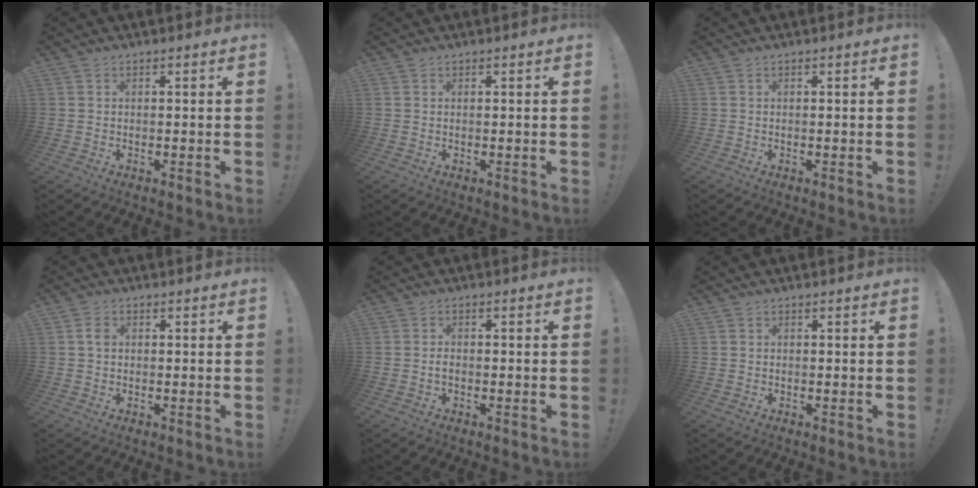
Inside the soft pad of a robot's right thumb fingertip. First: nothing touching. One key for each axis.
{"total": 0.0}
{"total": 0.0}
{"total": 2.3, "fx": 0.2, "fy": 1.6, "fz": 1.7, "tx": -0.025, "ty": 0.004, "tz": 0.002}
{"total": 1.2, "fx": -0.8, "fy": 0.7, "fz": 0.6, "tx": -0.018, "ty": 0.008, "tz": -0.014}
{"total": 0.8, "fx": -0.1, "fy": 0.7, "fz": -0.4, "tx": 0.009, "ty": 0.001, "tz": -0.003}